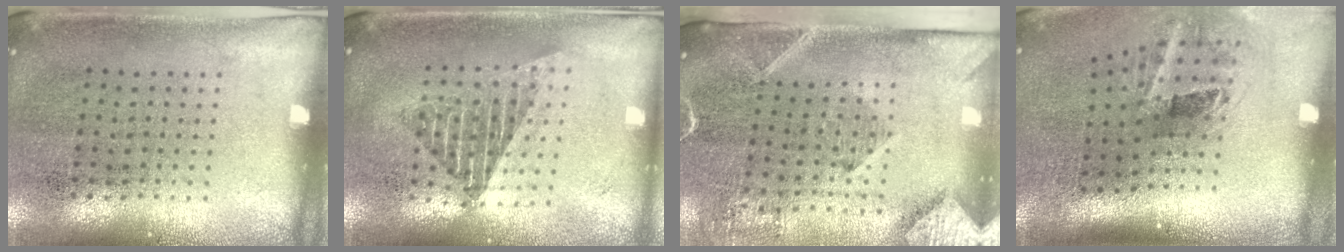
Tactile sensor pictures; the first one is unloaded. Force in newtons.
{"total": 1.7, "press": 1.4, "slide": 1.0}
{"total": 2.8, "press": 2.1, "slide": 1.9}
{"total": 2.2, "press": 1.3, "slide": 1.7}